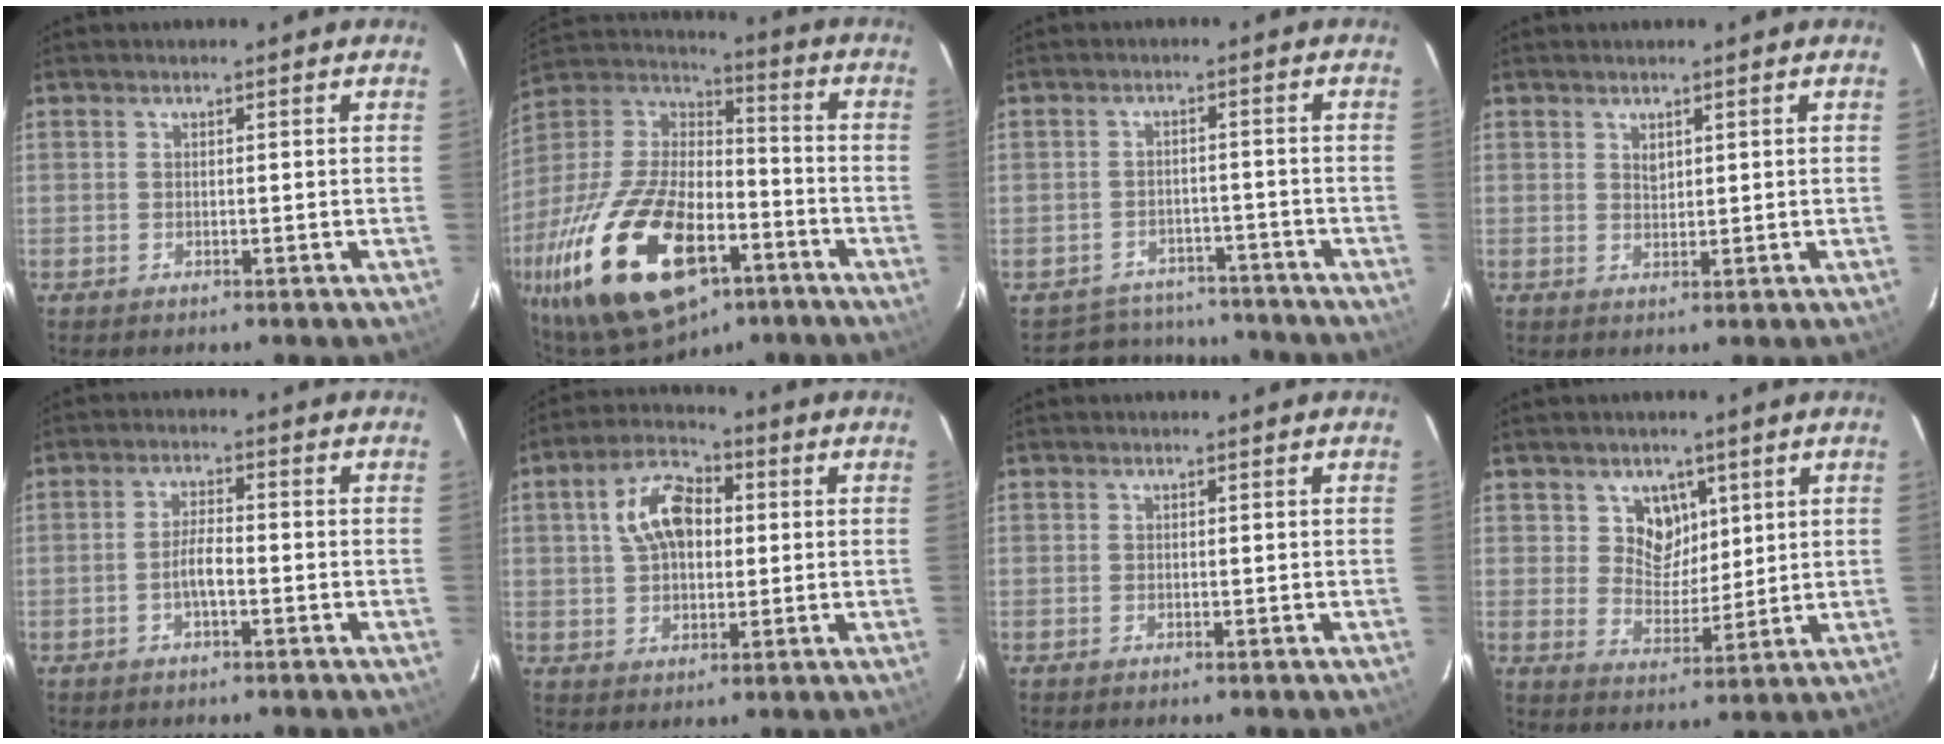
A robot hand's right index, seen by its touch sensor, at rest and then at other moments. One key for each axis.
{"total": 28.9, "fx": -14.8, "fy": 14.2, "fz": 20.3, "tx": -0.409, "ty": -0.021, "tz": -0.246}
{"total": 9.0, "fx": -7.9, "fy": 4.4, "fz": 0.5, "tx": -0.019, "ty": 0.025, "tz": -0.099}
{"total": 1.3, "fx": 0.8, "fy": 0.8, "fz": 0.6, "tx": -0.009, "ty": 0.002, "tz": 0.016}
{"total": 3.5, "fx": -1.4, "fy": 0.9, "fz": 3.0, "tx": -0.063, "ty": 0.003, "tz": -0.026}
{"total": 9.9, "fx": 1.8, "fy": 6.3, "fz": 7.5, "tx": -0.143, "ty": 0.028, "tz": 0.030}
{"total": 0.0}
{"total": 6.5, "fx": 3.1, "fy": 5.4, "fz": 2.1, "tx": -0.031, "ty": -0.007, "tz": 0.059}